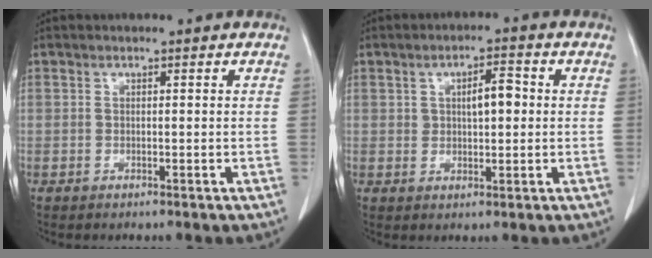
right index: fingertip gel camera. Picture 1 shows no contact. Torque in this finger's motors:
{"motor_torque": [0.09, -0.01, -0.01, 0.00]}